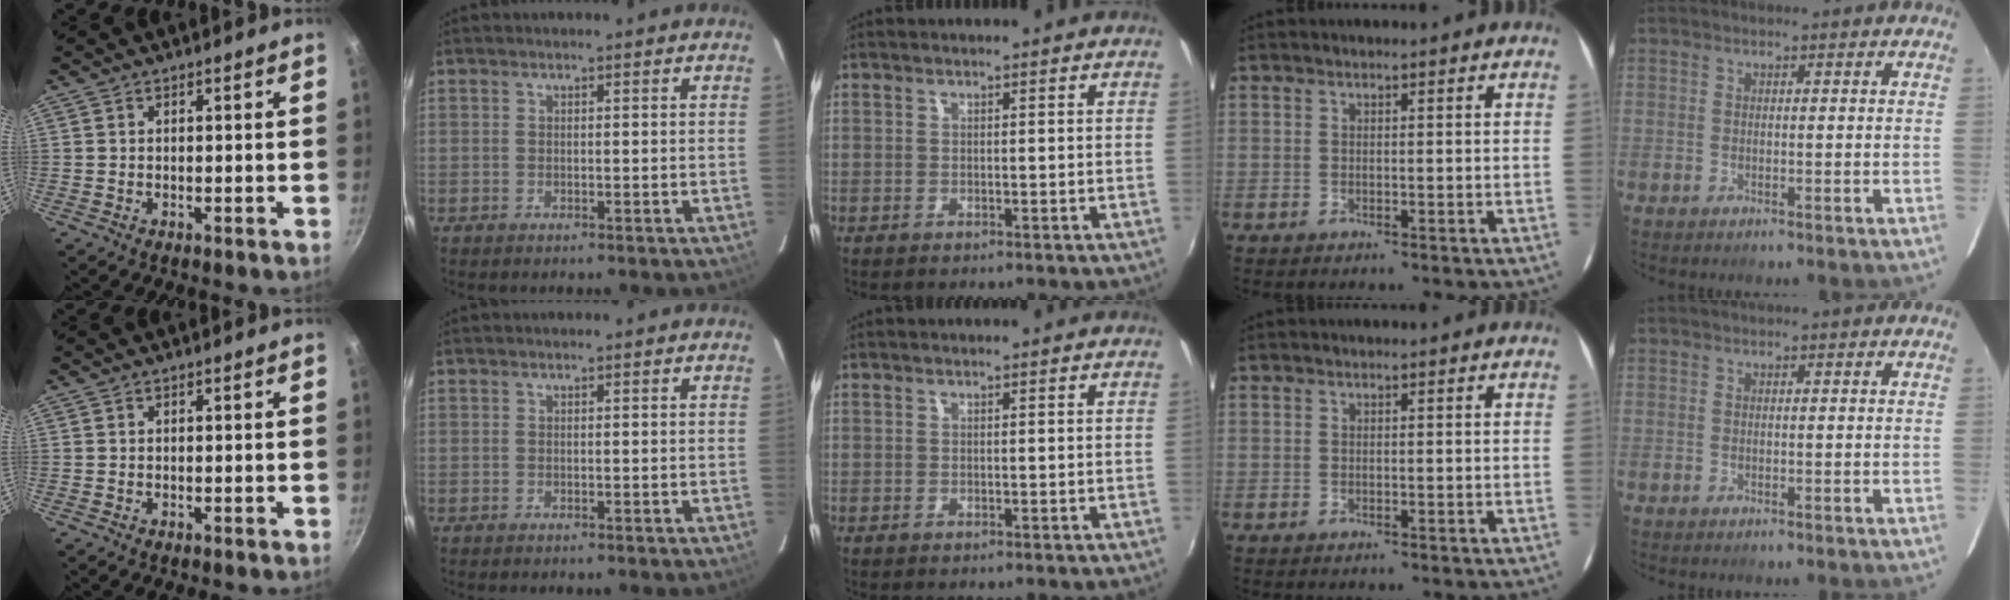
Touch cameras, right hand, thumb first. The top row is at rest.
{}